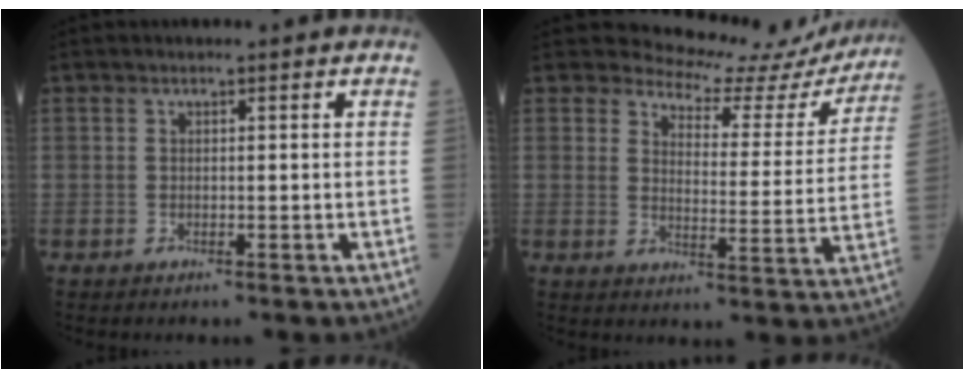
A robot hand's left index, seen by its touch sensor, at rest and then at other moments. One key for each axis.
{"total": 14.4, "fx": 13.8, "fy": 4.0, "fz": 0.9, "tx": 0.010, "ty": -0.056, "tz": 0.142}